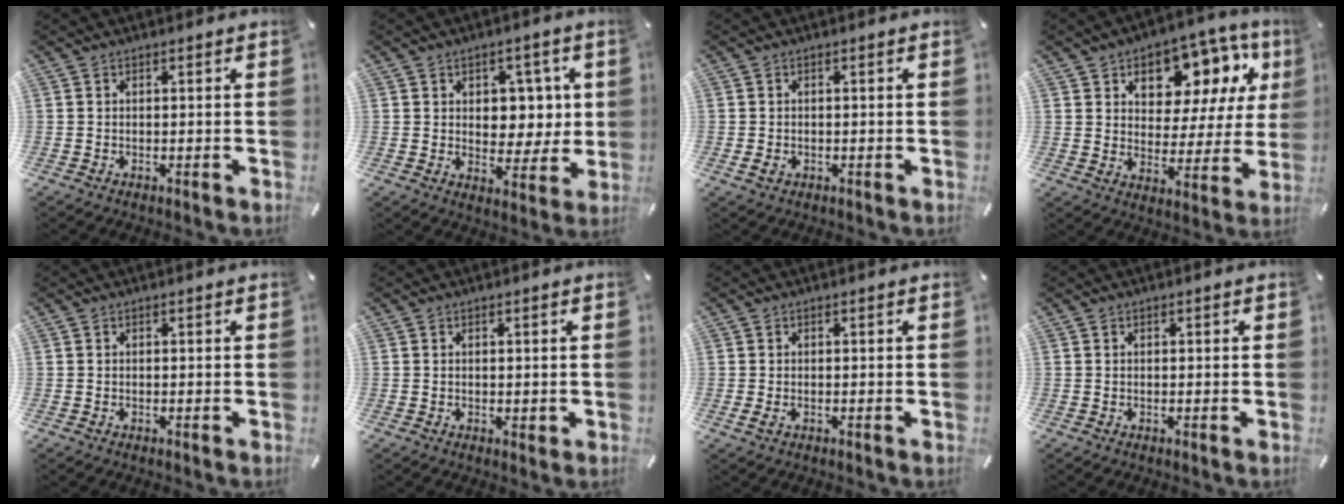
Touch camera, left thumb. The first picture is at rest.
{"total": 7.5, "force": [2.2, 6.2, 3.7], "torque": [-0.038, -0.007, 0.035]}
{"total": 1.6, "force": [-0.6, 1.2, 0.9], "torque": [-0.022, 0.000, -0.012]}
{"total": 12.7, "force": [7.1, 8.7, 6.0], "torque": [-0.092, -0.048, 0.125]}
{"total": 0.0}
{"total": 0.7, "force": [0.3, 0.7, 0.2], "torque": [-0.003, 0.004, 0.004]}
{"total": 1.1, "force": [-0.2, 0.4, 0.9], "torque": [-0.015, 0.001, -0.003]}
{"total": 0.0}